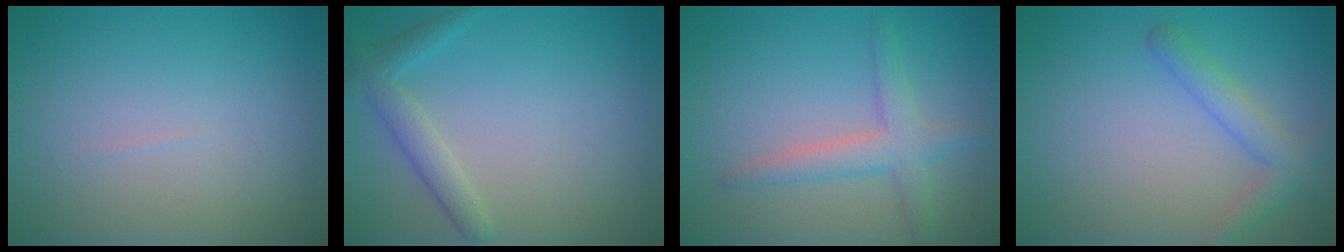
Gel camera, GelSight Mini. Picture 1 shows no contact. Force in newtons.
{"total": 2.3, "press": 2.3, "slide": 0.1}
{"total": 3.0, "press": 3.0, "slide": 0.1}
{"total": 2.3, "press": 2.3, "slide": 0.2}